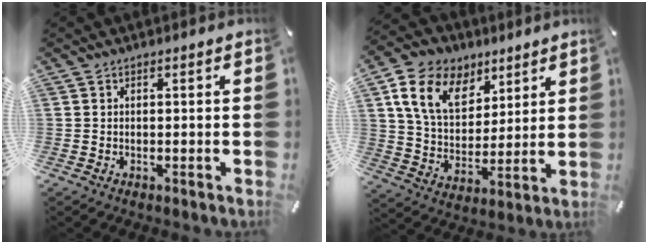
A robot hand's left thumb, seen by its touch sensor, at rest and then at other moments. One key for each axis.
{"total": 14.0, "fx": 7.2, "fy": 10.0, "fz": 6.8, "tx": -0.141, "ty": -0.023, "tz": 0.139}